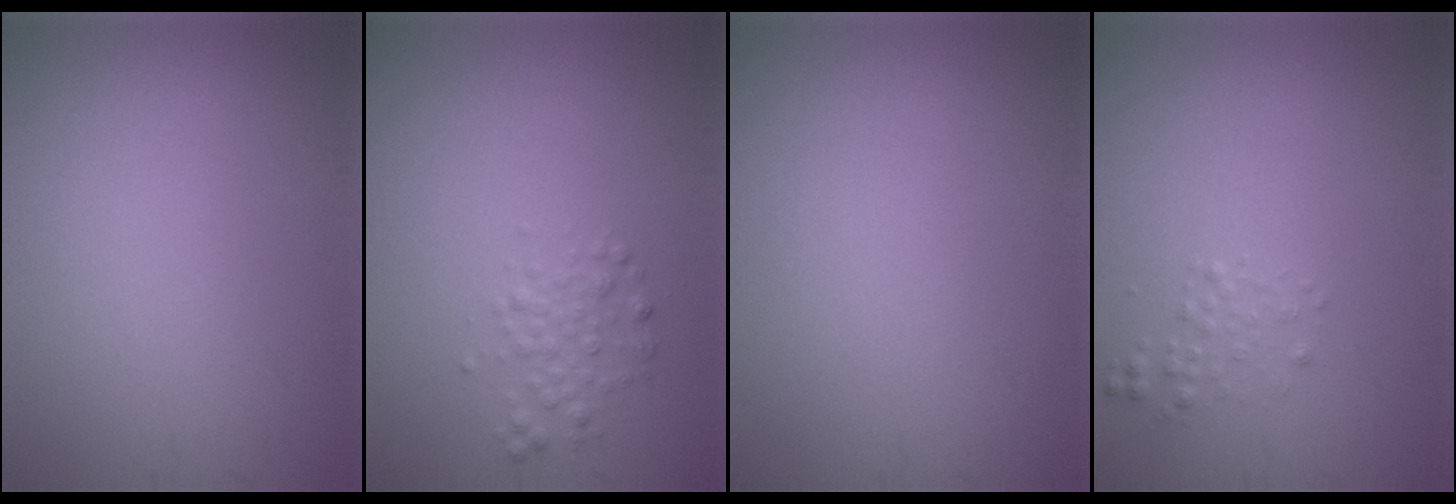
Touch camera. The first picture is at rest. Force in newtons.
{"total": 1.7, "press": 1.7, "slide": 0.0}
{"total": 0.0}
{"total": 1.0, "press": 1.0, "slide": 0.1}